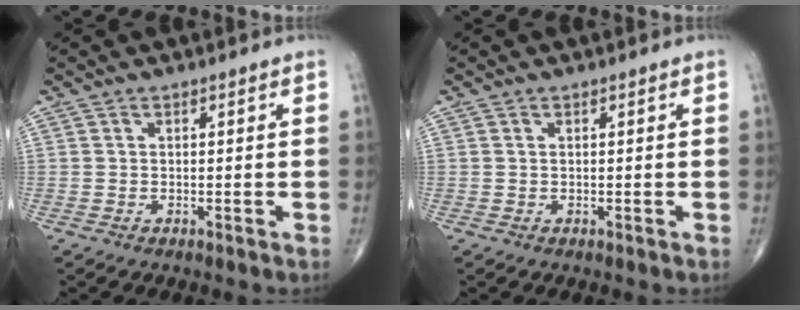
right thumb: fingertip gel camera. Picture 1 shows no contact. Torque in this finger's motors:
{"motor_torque": [0.20, -0.18, 0.07, -0.02, 0.05]}